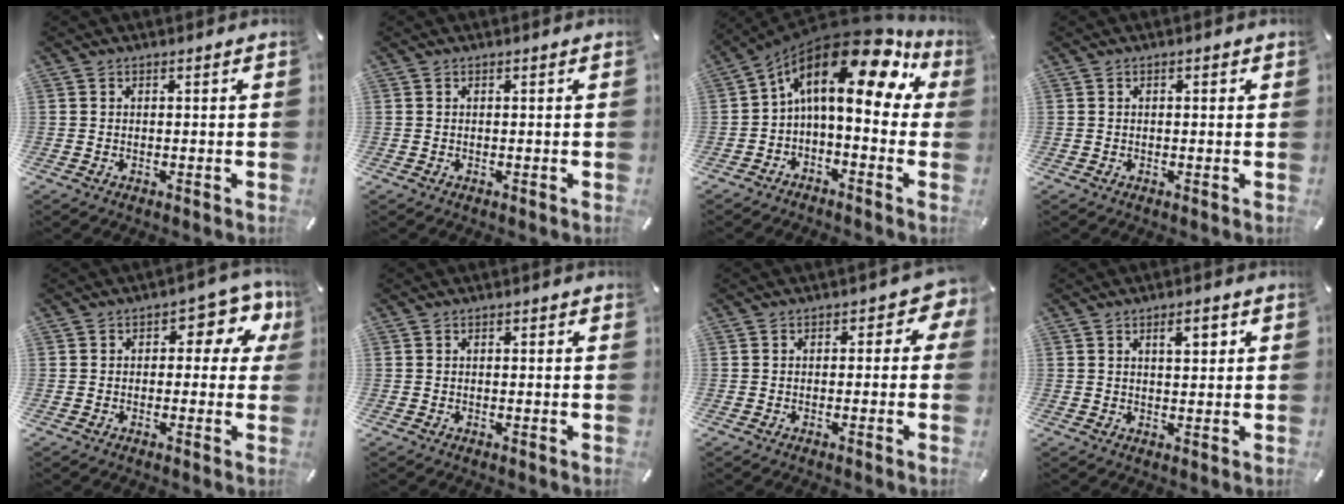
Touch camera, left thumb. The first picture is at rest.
{"total": 0.0}
{"total": 18.4, "force": [6.5, 8.5, 15.0], "torque": [-0.259, -0.056, 0.099]}
{"total": 0.7, "force": [0.0, 0.3, 0.6], "torque": [-0.011, 0.002, -0.001]}
{"total": 7.9, "force": [2.3, 4.6, 6.0], "torque": [-0.063, -0.015, 0.031]}
{"total": 0.0}
{"total": 4.2, "force": [0.1, 2.6, 3.2], "torque": [-0.040, 0.004, -0.005]}
{"total": 4.1, "force": [1.8, 1.7, 3.3], "torque": [-0.047, -0.002, 0.024]}